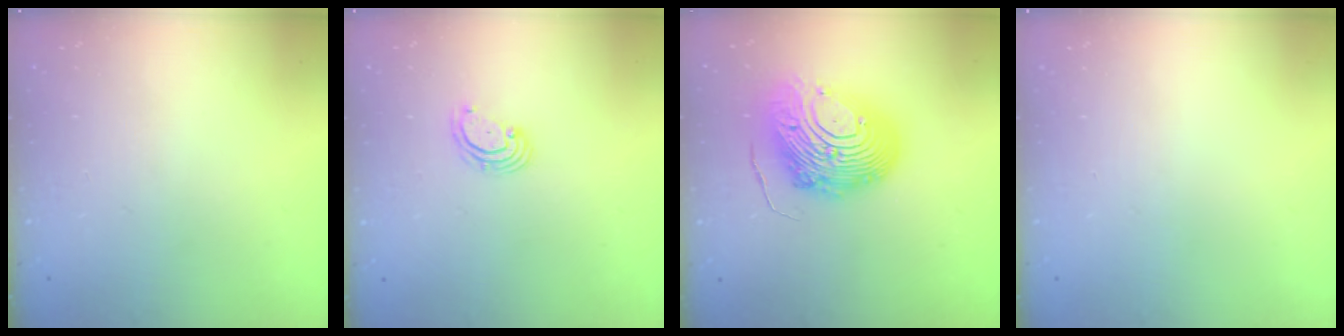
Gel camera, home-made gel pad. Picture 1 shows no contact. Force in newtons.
{"total": 3.1, "press": 3.1, "slide": 0.6}
{"total": 16.1, "press": 16.0, "slide": 1.8}
{"total": 0.0}